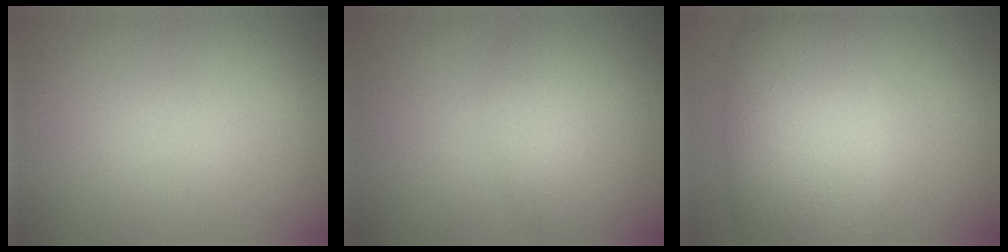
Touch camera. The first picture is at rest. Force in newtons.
{"total": 2.2, "press": 2.2, "slide": 0.1}
{"total": 8.4, "press": 8.4, "slide": 0.6}